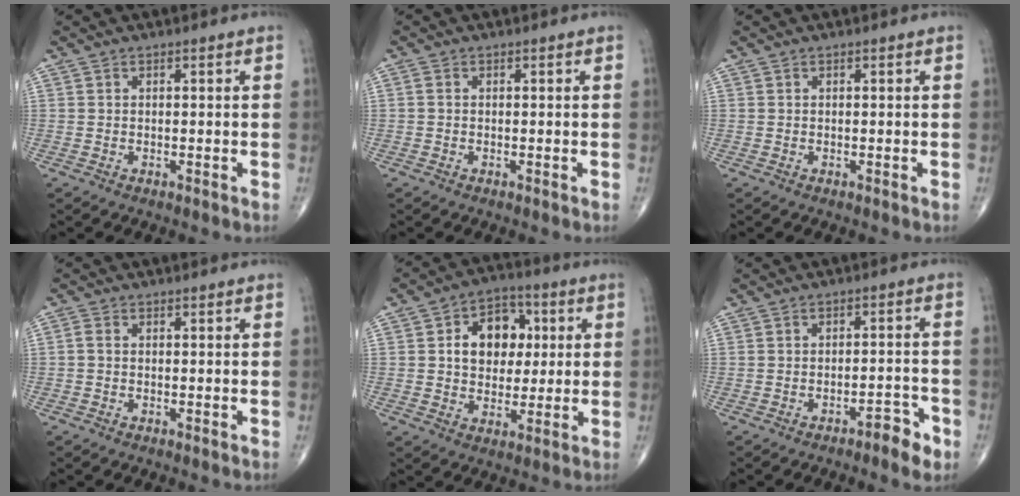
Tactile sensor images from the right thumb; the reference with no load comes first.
{"total": 0.7, "force": [-0.1, 0.5, 0.5], "torque": [-0.011, -0.001, -0.004]}
{"total": 0.0}
{"total": 1.1, "force": [-0.1, 0.7, 0.8], "torque": [-0.016, 0.000, -0.006]}
{"total": 11.9, "force": [2.2, 8.9, 7.7], "torque": [-0.072, 0.008, 0.032]}
{"total": 4.5, "force": [-2.9, 1.5, 3.1], "torque": [-0.038, 0.026, -0.040]}